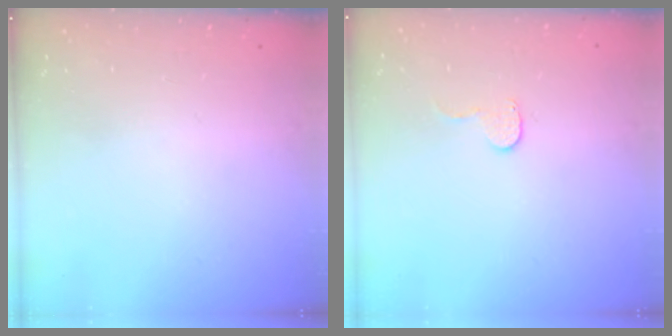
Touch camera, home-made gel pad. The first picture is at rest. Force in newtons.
{"total": 4.6, "press": 4.6, "slide": 0.4}